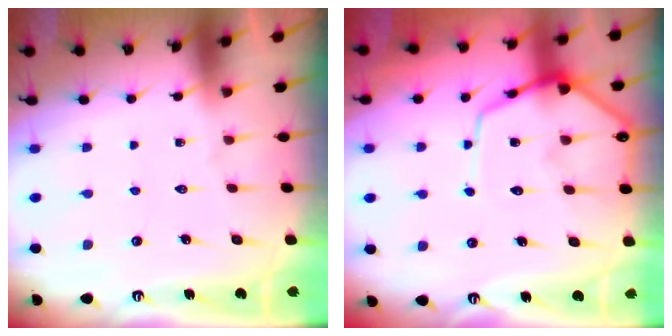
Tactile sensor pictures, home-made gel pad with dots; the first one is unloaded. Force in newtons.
{"total": 10.4, "press": 10.4, "slide": 1.1}